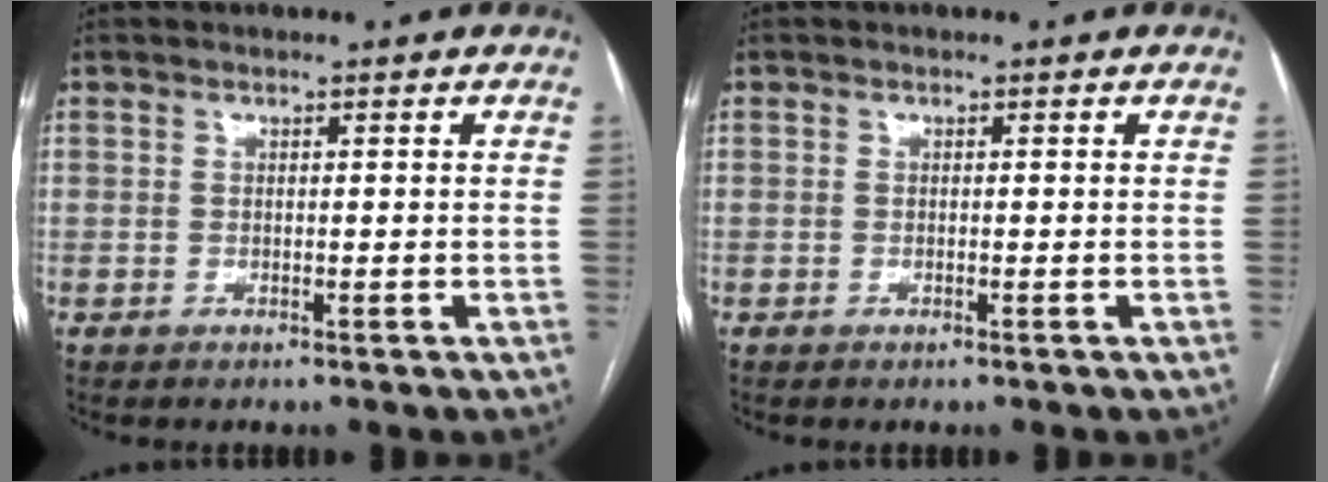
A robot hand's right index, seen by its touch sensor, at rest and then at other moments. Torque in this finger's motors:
{"motor_torque": [-0.04, -0.01, -0.08, 0.00]}